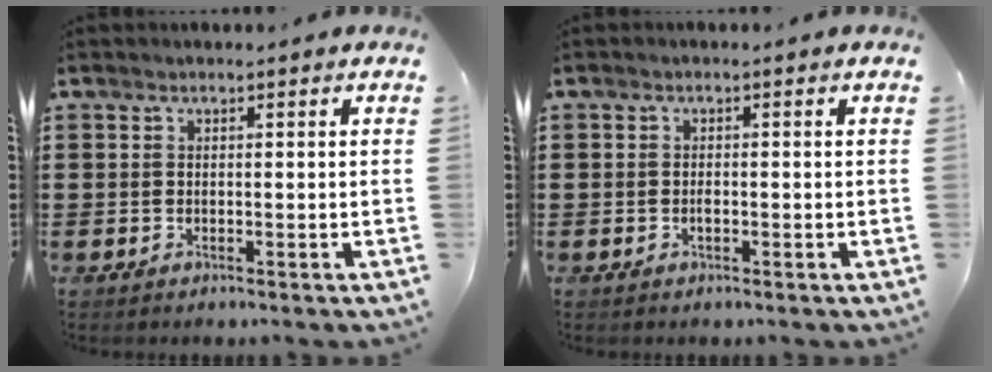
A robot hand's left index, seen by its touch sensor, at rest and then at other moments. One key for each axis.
{"total": 1.1, "fx": -0.3, "fy": 0.4, "fz": 1.0, "tx": -0.021, "ty": -0.003, "tz": -0.005}